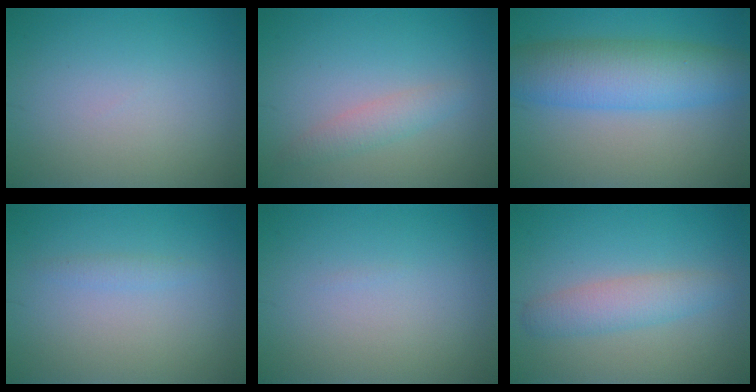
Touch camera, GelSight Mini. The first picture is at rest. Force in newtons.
{"total": 1.9, "press": 1.9, "slide": 0.1}
{"total": 7.3, "press": 7.3, "slide": 0.1}
{"total": 0.8, "press": 0.8, "slide": 0.1}
{"total": 0.0}
{"total": 3.0, "press": 3.0, "slide": 0.1}